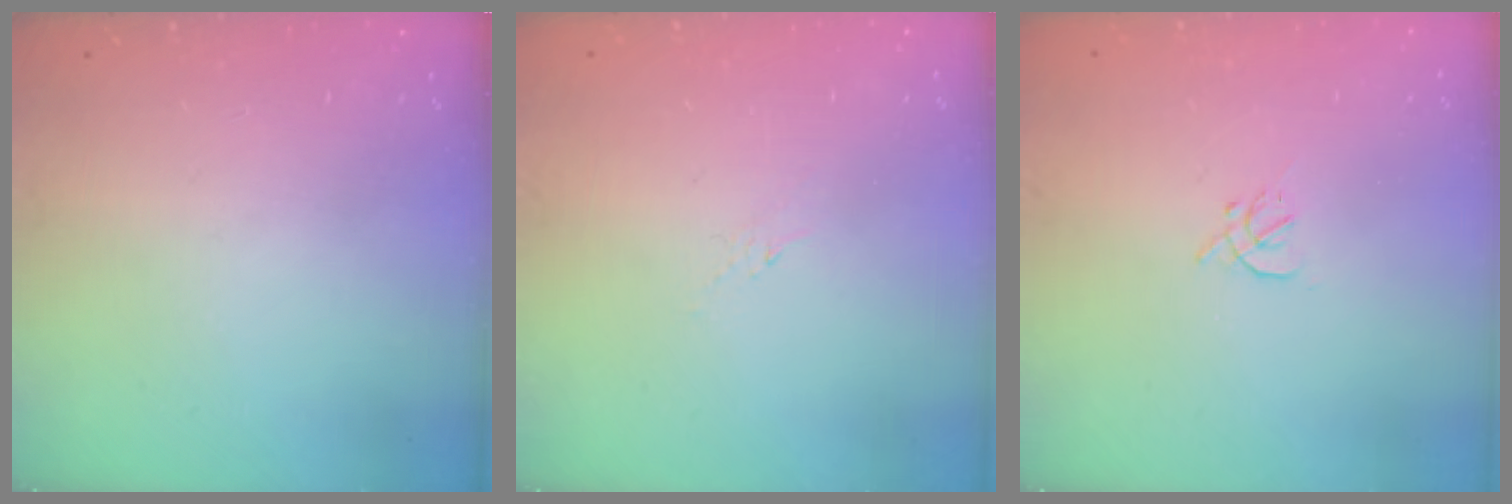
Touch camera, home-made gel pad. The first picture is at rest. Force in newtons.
{"total": 2.8, "press": 2.7, "slide": 0.6}
{"total": 1.9, "press": 1.8, "slide": 0.5}